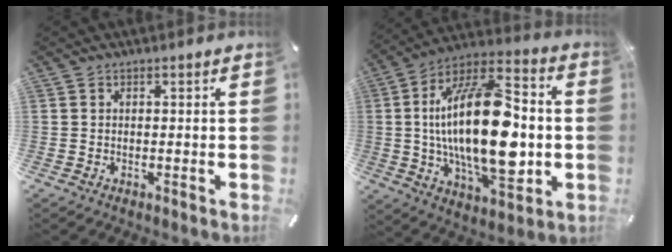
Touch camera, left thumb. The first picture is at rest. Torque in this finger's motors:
{"motor_torque": [0.98, 2.58, 2.77, 0.00, 1.05]}